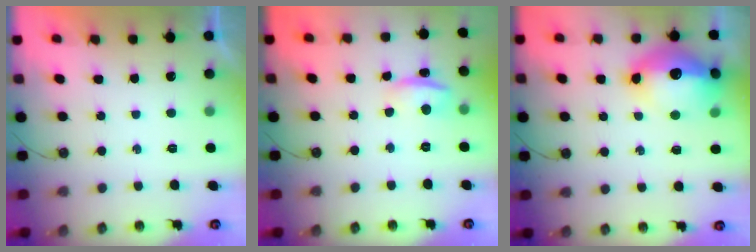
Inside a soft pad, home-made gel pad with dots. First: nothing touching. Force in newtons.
{"total": 7.8, "press": 2.9, "slide": 7.2}
{"total": 16.2, "press": 16.1, "slide": 1.5}